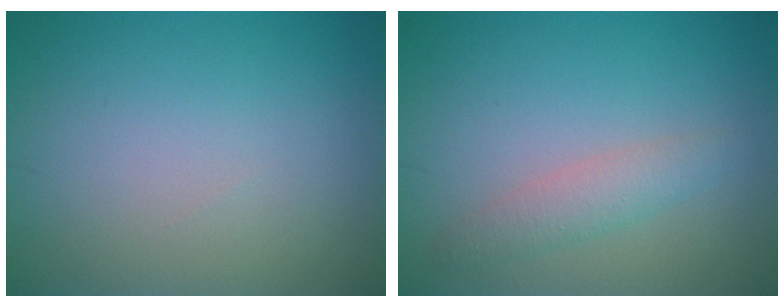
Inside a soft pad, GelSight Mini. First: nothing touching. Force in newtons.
{"total": 1.3, "press": 1.3, "slide": 0.3}